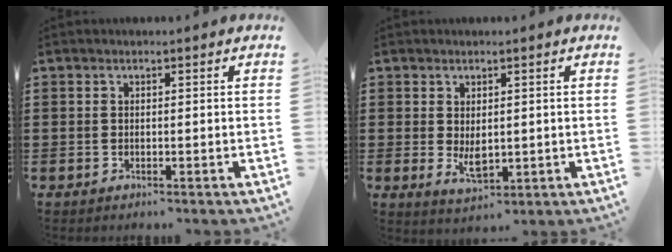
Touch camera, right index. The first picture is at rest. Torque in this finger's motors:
{"motor_torque": [-0.42, 1.28, 0.13, 0.09]}